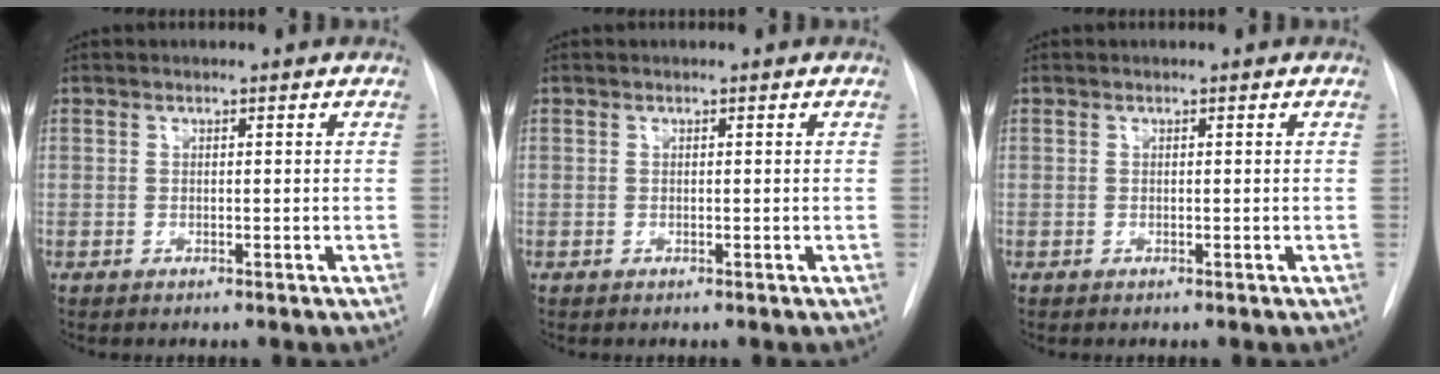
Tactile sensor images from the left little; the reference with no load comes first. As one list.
[{"total": 0.0}, {"total": 0.0}]